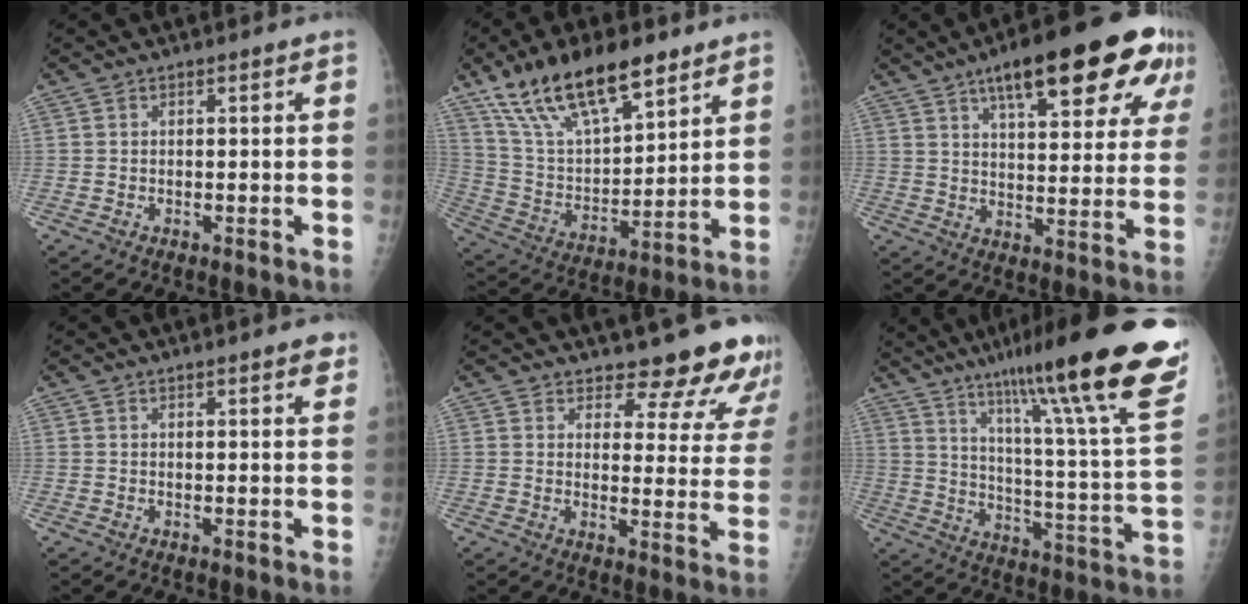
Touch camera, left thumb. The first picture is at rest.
{"total": 20.2, "force": [13.4, 7.8, 12.9], "torque": [-0.200, -0.045, 0.254]}
{"total": 22.1, "force": [11.9, 6.7, 17.4], "torque": [-0.221, -0.012, 0.167]}
{"total": 2.5, "force": [1.8, 0.5, 1.7], "torque": [-0.016, -0.007, 0.021]}
{"total": 14.6, "force": [13.6, 4.6, 3.1], "torque": [0.020, -0.111, 0.144]}
{"total": 30.4, "force": [19.2, 3.0, 23.3], "torque": [-0.305, -0.065, 0.284]}